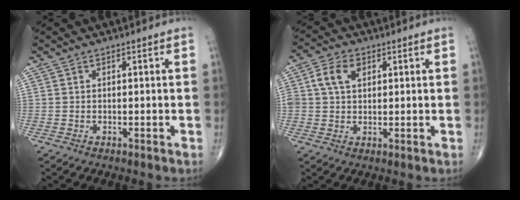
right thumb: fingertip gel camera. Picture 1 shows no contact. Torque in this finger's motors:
{"motor_torque": [1.85, 1.79, 1.14, -0.22, 0.26]}